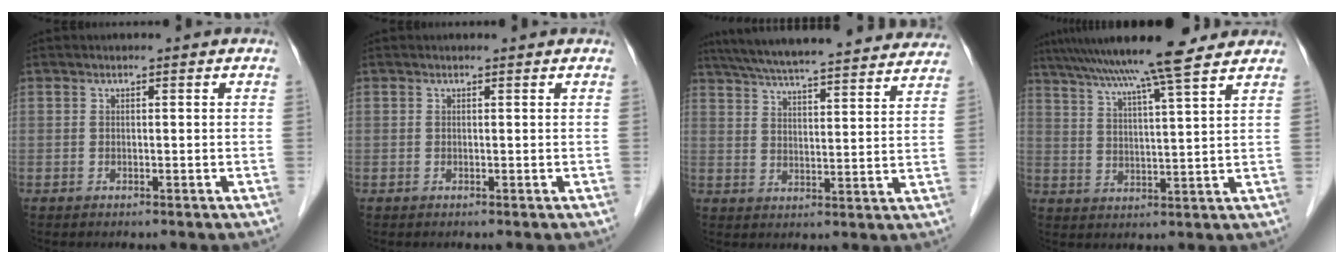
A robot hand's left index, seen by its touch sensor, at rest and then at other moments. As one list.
[{"total": 0.6, "force": [0.6, 0.0, 0.1], "torque": [-0.008, -0.001, 0.004]}, {"total": 28.9, "force": [26.2, 3.1, 11.8], "torque": [-0.198, -0.011, 0.341]}, {"total": 16.1, "force": [13.5, -0.6, 8.6], "torque": [-0.152, 0.025, 0.195]}]